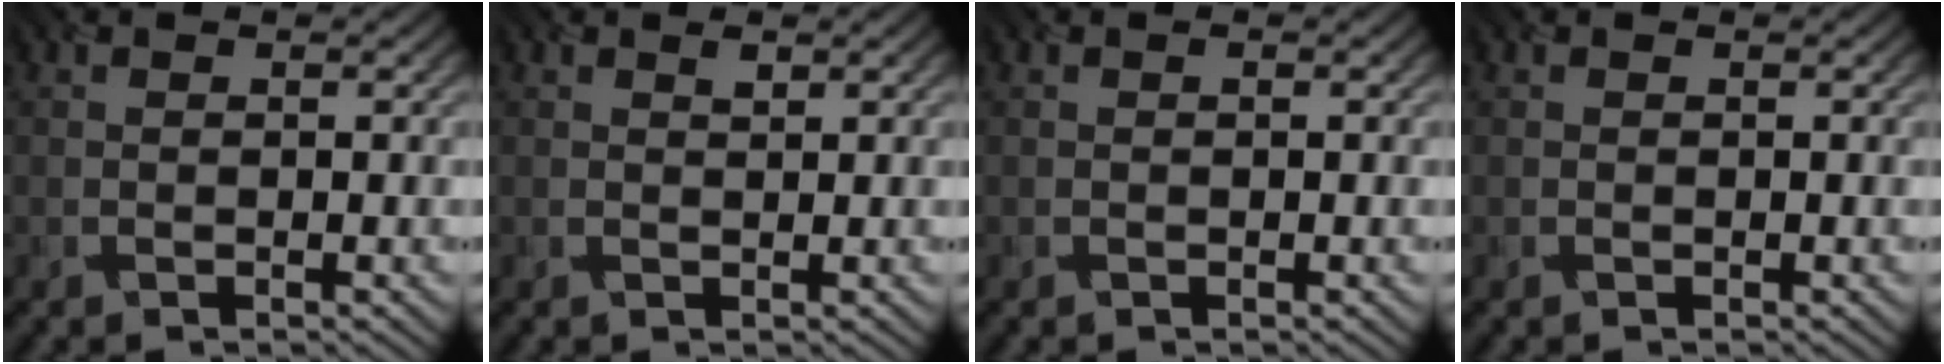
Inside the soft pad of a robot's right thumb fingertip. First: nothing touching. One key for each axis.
{"total": 0.5, "fx": 0.5, "fy": 0.0, "fz": -0.2, "tx": -0.001, "ty": -0.002, "tz": 0.009}
{"total": 0.0}
{"total": 0.0}